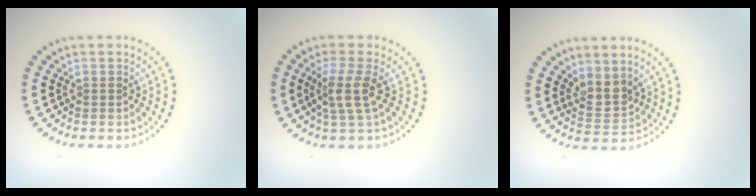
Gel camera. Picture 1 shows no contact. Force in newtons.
{"total": 3.0, "press": 2.3, "slide": 1.9}
{"total": 2.5, "press": 2.0, "slide": 1.6}